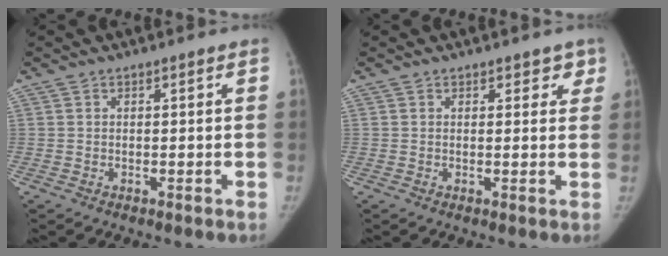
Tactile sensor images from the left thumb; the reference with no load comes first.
{"total": 2.7, "force": [1.8, 1.7, 1.1], "torque": [0.022, -0.006, 0.017]}